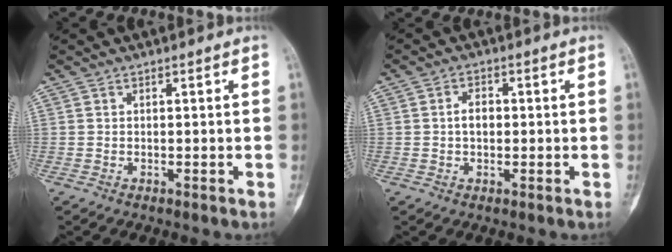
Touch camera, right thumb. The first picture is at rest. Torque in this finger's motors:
{"motor_torque": [0.73, 0.64, -0.03, -0.14, 0.01]}